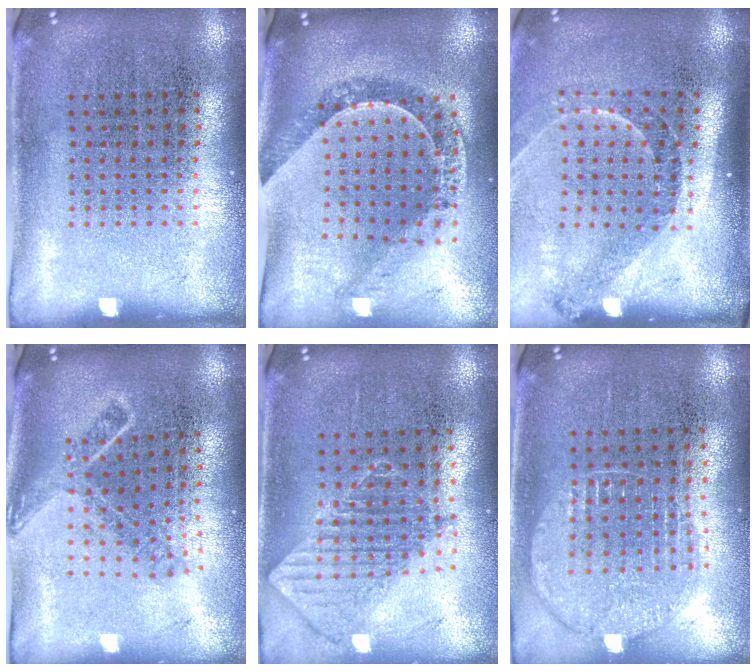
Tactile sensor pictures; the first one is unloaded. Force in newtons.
{"total": 1.1, "press": 1.1, "slide": 0.2}
{"total": 1.4, "press": 1.3, "slide": 0.7}
{"total": 1.5, "press": 1.2, "slide": 1.0}
{"total": 1.0, "press": 0.9, "slide": 0.3}
{"total": 1.1, "press": 1.1, "slide": 0.1}